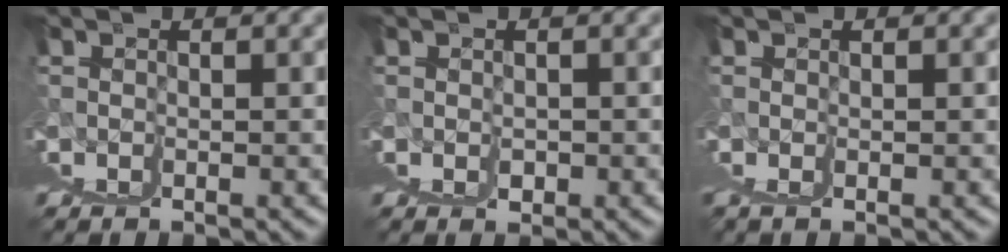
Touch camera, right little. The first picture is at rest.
{"total": 1.2, "force": [0.1, 1.2, 0.4], "torque": [-0.006, -0.009, 0.006]}
{"total": 0.8, "force": [0.5, -0.4, 0.4], "torque": [0.006, 0.010, 0.006]}